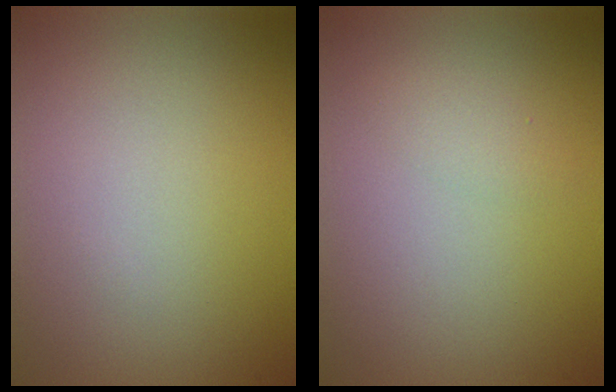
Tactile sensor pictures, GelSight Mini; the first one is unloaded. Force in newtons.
{"total": 0.9, "press": 0.9, "slide": 0.1}